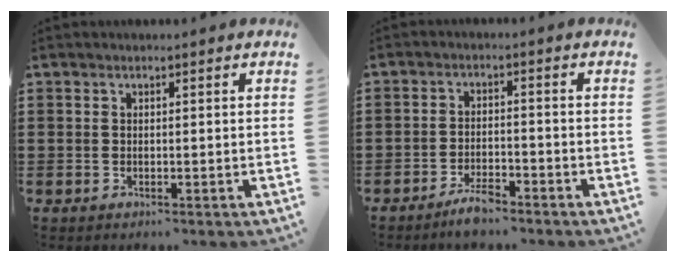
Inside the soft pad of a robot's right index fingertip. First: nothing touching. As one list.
[{"total": 3.6, "force": [-3.1, 0.7, 1.7], "torque": [-0.035, 0.009, -0.061]}]